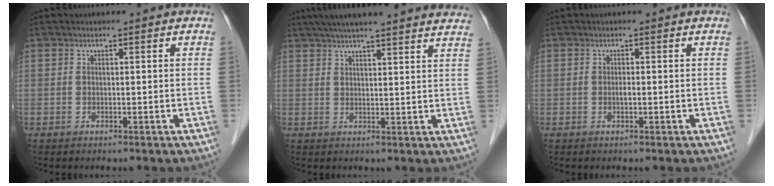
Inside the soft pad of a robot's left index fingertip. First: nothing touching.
{"total": 22.4, "force": [19.9, 1.4, 10.2], "torque": [-0.158, 0.024, 0.253]}
{"total": 0.7, "force": [-0.3, 0.1, 0.6], "torque": [-0.015, -0.001, -0.005]}